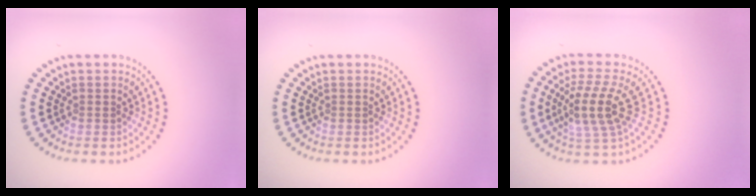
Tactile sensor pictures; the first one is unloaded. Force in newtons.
{"total": 0.0}
{"total": 4.2, "press": 3.6, "slide": 2.2}